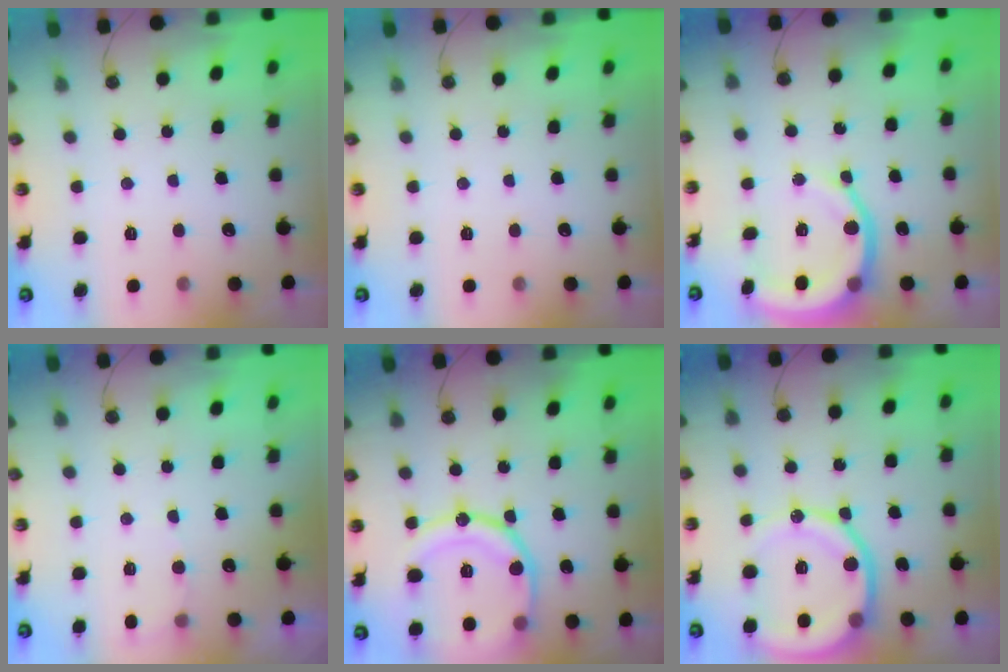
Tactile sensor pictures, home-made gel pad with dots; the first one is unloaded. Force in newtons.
{"total": 0.0}
{"total": 10.7, "press": 10.6, "slide": 1.5}
{"total": 4.1, "press": 3.9, "slide": 1.3}
{"total": 17.6, "press": 17.5, "slide": 1.9}
{"total": 15.8, "press": 15.7, "slide": 2.1}